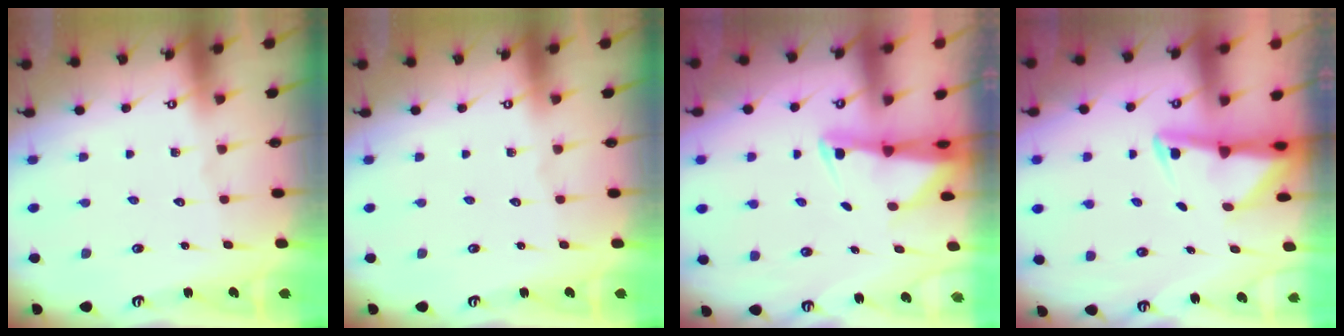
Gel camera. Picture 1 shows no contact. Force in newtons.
{"total": 0.0}
{"total": 2.6, "press": 2.6, "slide": 0.5}
{"total": 2.8, "press": 2.7, "slide": 0.7}